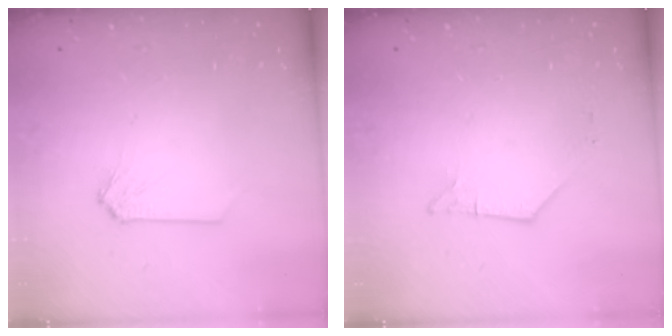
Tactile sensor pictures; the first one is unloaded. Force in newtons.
{"total": 2.7, "press": 2.7, "slide": 0.4}